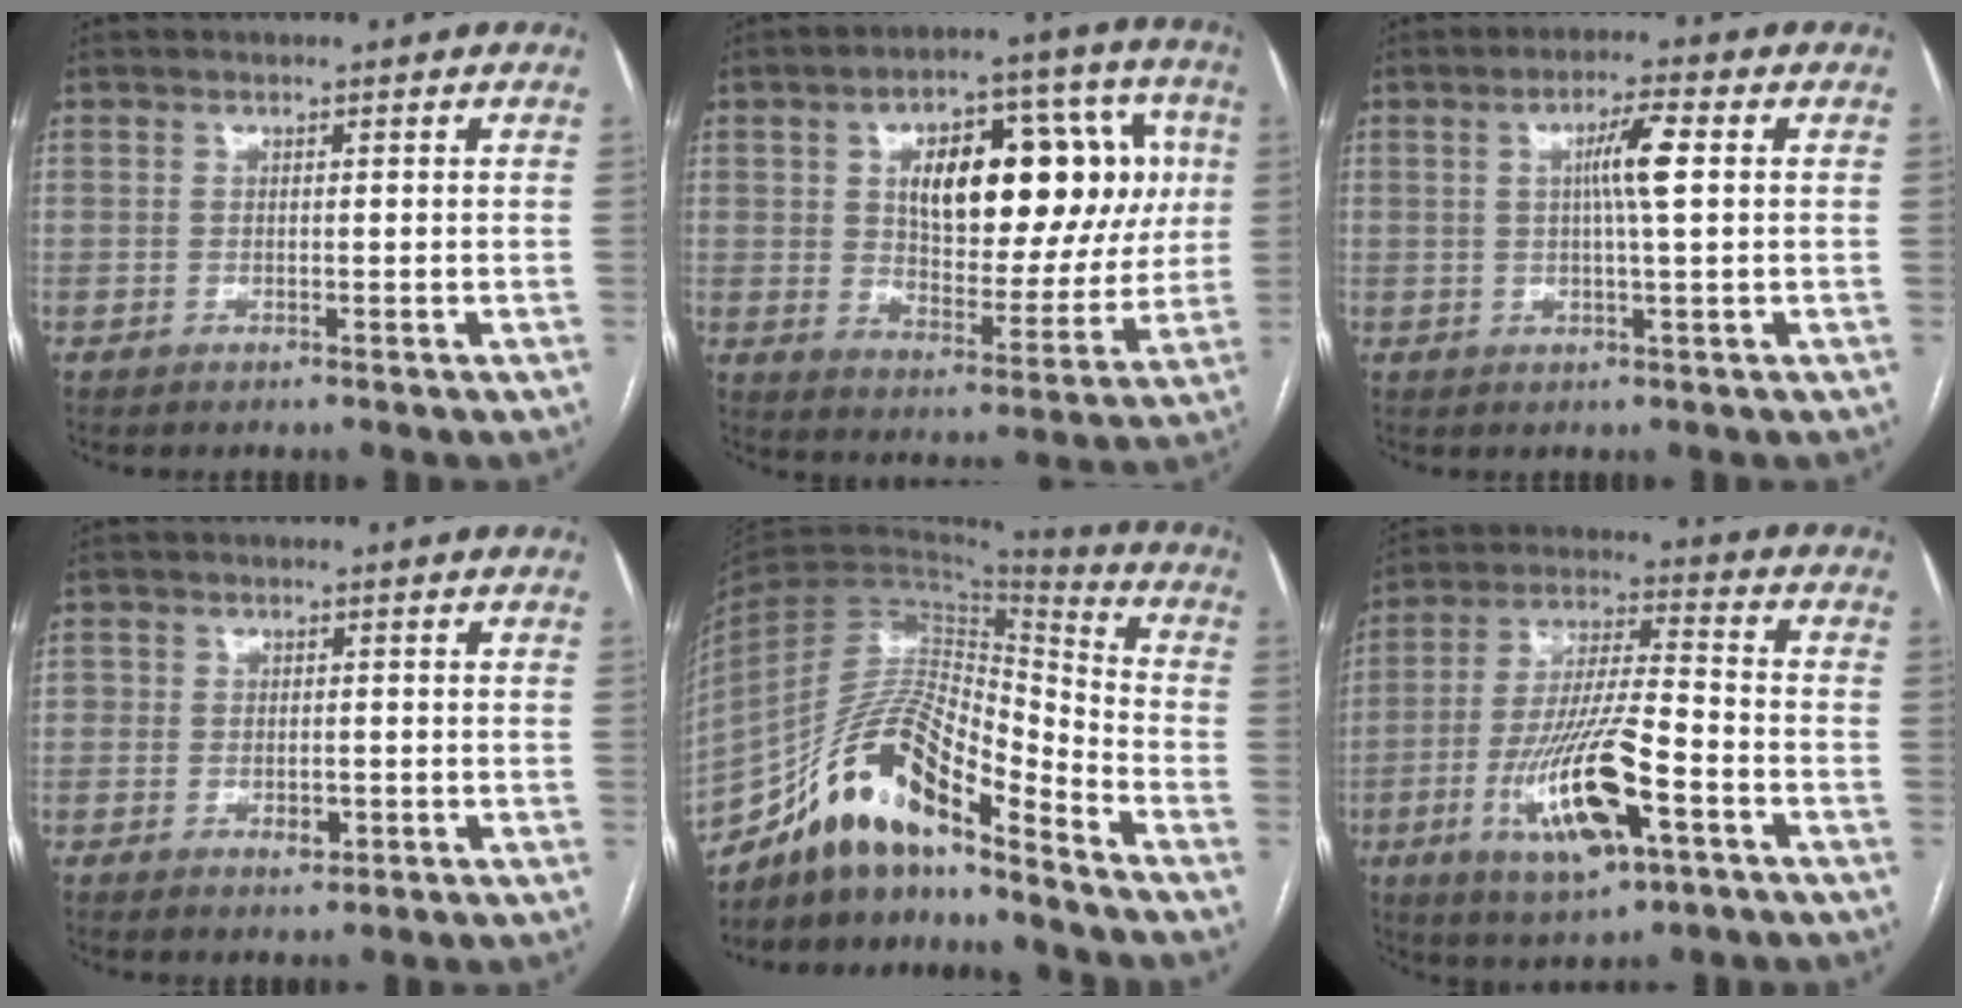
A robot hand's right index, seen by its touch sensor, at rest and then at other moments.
{"total": 21.0, "force": [4.9, 9.7, 17.9], "torque": [-0.256, 0.037, 0.077]}
{"total": 5.4, "force": [0.9, 0.0, 5.3], "torque": [-0.096, 0.005, 0.016]}
{"total": 3.4, "force": [-1.1, 2.5, 2.1], "torque": [-0.028, 0.003, -0.011]}
{"total": 15.4, "force": [-11.6, 3.7, 9.5], "torque": [-0.178, 0.036, -0.204]}
{"total": 16.0, "force": [-6.3, 3.6, 14.3], "torque": [-0.282, -0.013, -0.103]}